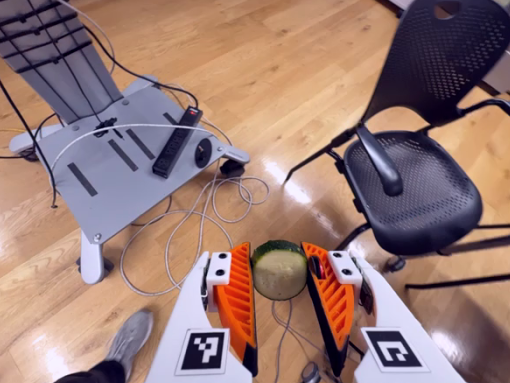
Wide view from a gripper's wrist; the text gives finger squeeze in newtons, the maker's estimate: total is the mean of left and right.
{"total": 8.1, "left": 7.9, "right": 8.3}